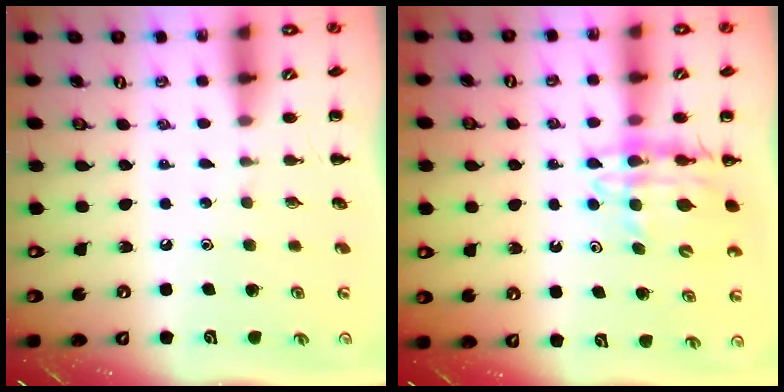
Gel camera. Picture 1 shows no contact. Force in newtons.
{"total": 12.2, "press": 11.7, "slide": 3.5}